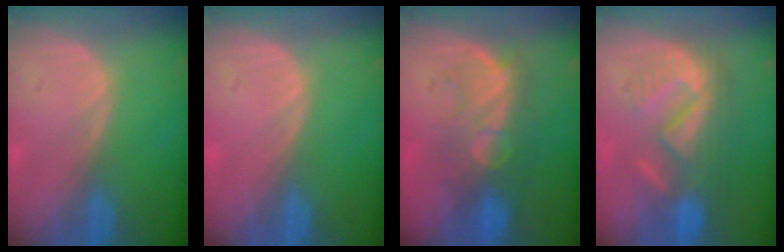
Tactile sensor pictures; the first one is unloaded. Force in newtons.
{"total": 0.0}
{"total": 8.8, "press": 8.2, "slide": 3.2}
{"total": 9.1, "press": 8.9, "slide": 1.9}